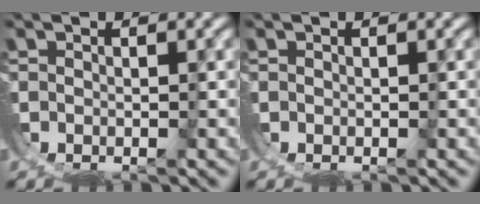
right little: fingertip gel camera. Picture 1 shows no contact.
{"total": 0.0}